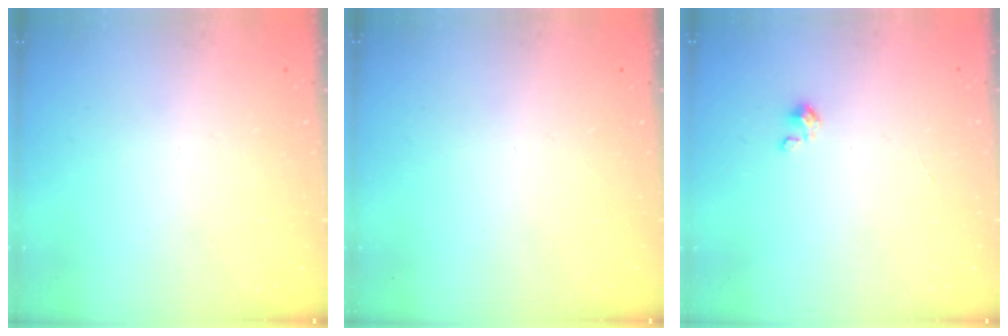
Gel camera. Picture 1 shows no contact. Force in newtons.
{"total": 0.0}
{"total": 0.0}